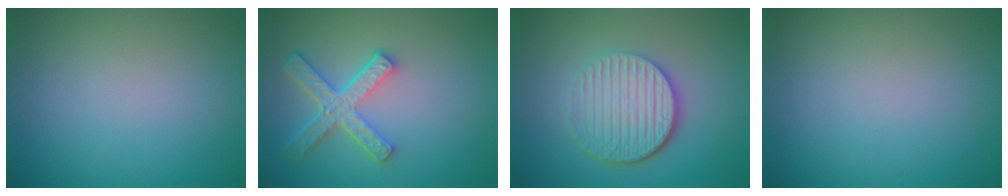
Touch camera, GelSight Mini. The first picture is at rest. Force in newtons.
{"total": 5.1, "press": 3.8, "slide": 3.3}
{"total": 5.5, "press": 4.0, "slide": 3.9}
{"total": 0.0}